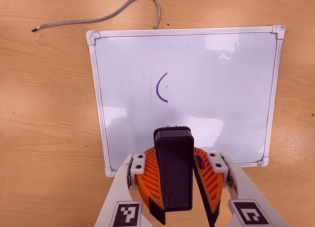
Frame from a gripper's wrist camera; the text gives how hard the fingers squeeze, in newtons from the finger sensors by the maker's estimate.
{"total": 9.7, "left": 9.8, "right": 9.7}